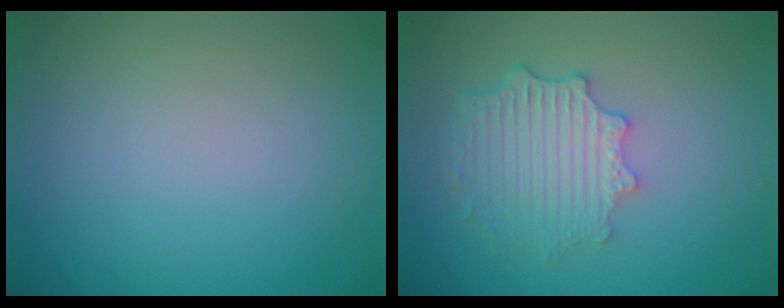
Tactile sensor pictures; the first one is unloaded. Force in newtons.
{"total": 4.2, "press": 3.5, "slide": 2.4}